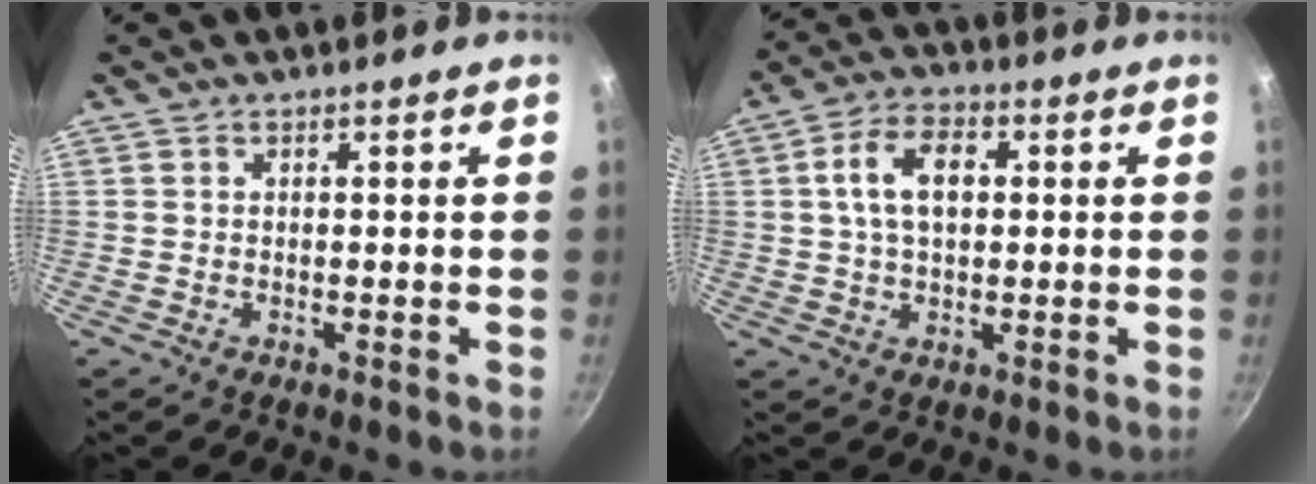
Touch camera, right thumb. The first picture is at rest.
{"total": 9.2, "force": [1.6, 5.6, 7.1], "torque": [-0.113, 0.017, 0.020]}